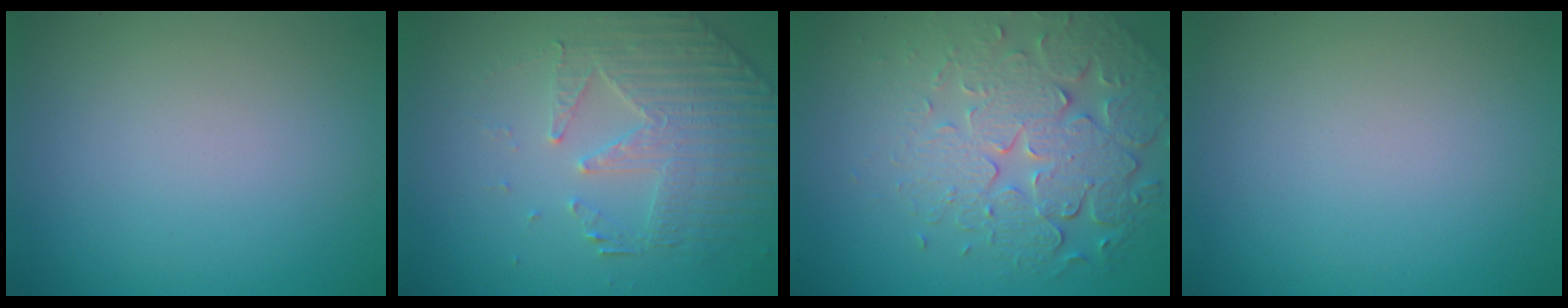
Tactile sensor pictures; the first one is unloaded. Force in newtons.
{"total": 4.9, "press": 3.8, "slide": 3.0}
{"total": 6.9, "press": 5.2, "slide": 4.6}
{"total": 0.0}